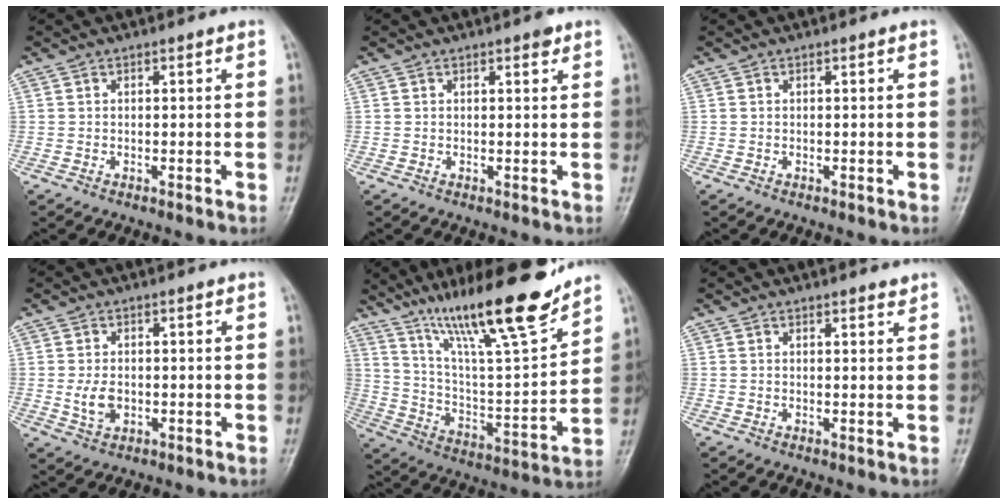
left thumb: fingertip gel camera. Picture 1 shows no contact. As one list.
[{"total": 1.5, "force": [1.0, 0.5, 1.0], "torque": [-0.009, -0.004, 0.011]}, {"total": 0.0}, {"total": 3.9, "force": [-0.3, 2.7, 2.8], "torque": [-0.049, -0.005, -0.001]}, {"total": 22.4, "force": [16.3, 3.4, 14.9], "torque": [-0.224, -0.078, 0.281]}, {"total": 1.4, "force": [1.3, 0.3, 0.6], "torque": [-0.005, -0.010, 0.018]}]